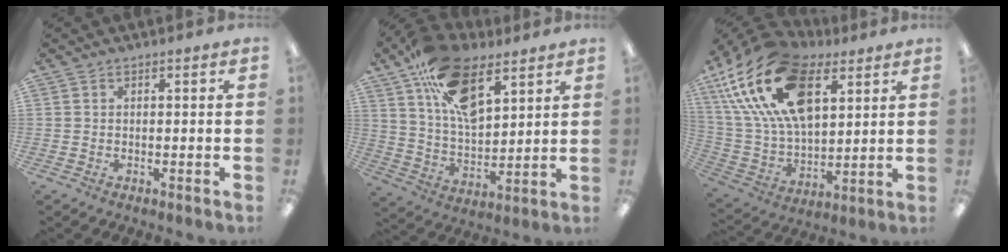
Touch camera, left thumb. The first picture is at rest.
{"total": 18.4, "force": [10.1, 9.7, 11.9], "torque": [-0.202, -0.033, 0.183]}
{"total": 26.9, "force": [12.6, 14.8, 18.5], "torque": [-0.375, -0.040, 0.225]}